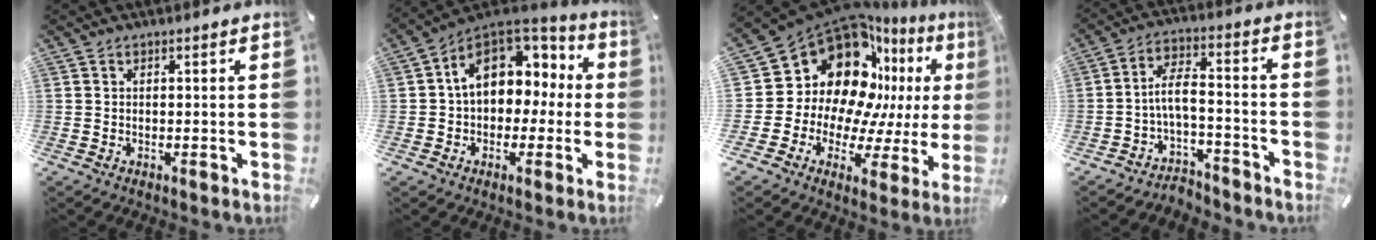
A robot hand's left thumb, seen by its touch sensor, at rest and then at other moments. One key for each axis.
{"total": 14.1, "fx": 3.3, "fy": 10.7, "fz": 8.6, "tx": -0.133, "ty": -0.009, "tz": 0.063}
{"total": 19.7, "fx": 9.8, "fy": 13.6, "fz": 10.3, "tx": -0.184, "ty": -0.105, "tz": 0.186}
{"total": 7.2, "fx": -2.7, "fy": 3.8, "fz": 5.5, "tx": -0.115, "ty": 0.006, "tz": -0.054}